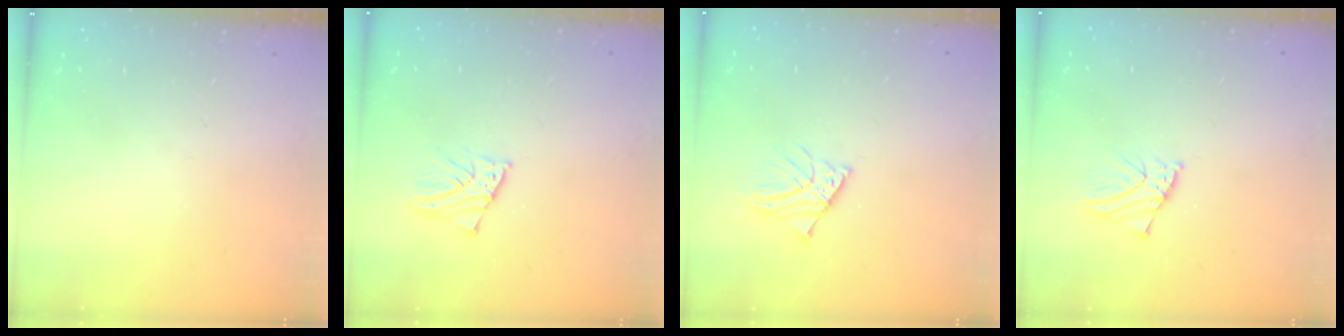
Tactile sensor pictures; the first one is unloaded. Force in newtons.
{"total": 2.6, "press": 2.6, "slide": 0.1}
{"total": 2.9, "press": 2.9, "slide": 0.2}
{"total": 2.4, "press": 2.4, "slide": 0.2}